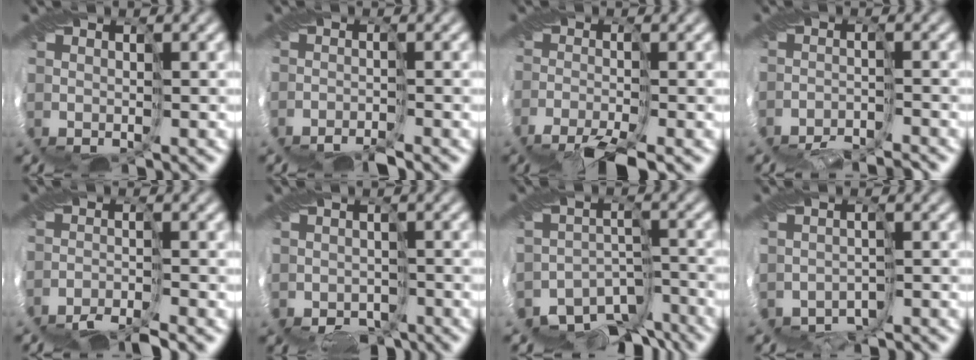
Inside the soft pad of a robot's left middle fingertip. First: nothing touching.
{"total": 3.1, "force": [-3.0, 0.1, 0.4], "torque": [0.004, -0.002, -0.059]}
{"total": 5.0, "force": [-4.5, 0.6, 2.2], "torque": [-0.027, -0.004, -0.095]}
{"total": 5.3, "force": [-5.3, 0.2, 0.5], "torque": [-0.012, -0.007, -0.098]}
{"total": 4.8, "force": [-4.7, 0.2, 1.1], "torque": [-0.017, -0.008, -0.096]}
{"total": 3.5, "force": [-2.1, 2.6, 1.0], "torque": [-0.001, -0.017, -0.022]}
{"total": 9.4, "force": [-8.6, 3.6, 1.5], "torque": [-0.009, -0.008, -0.133]}
{"total": 2.1, "force": [-2.0, 0.5, -0.5], "torque": [0.009, -0.014, -0.038]}